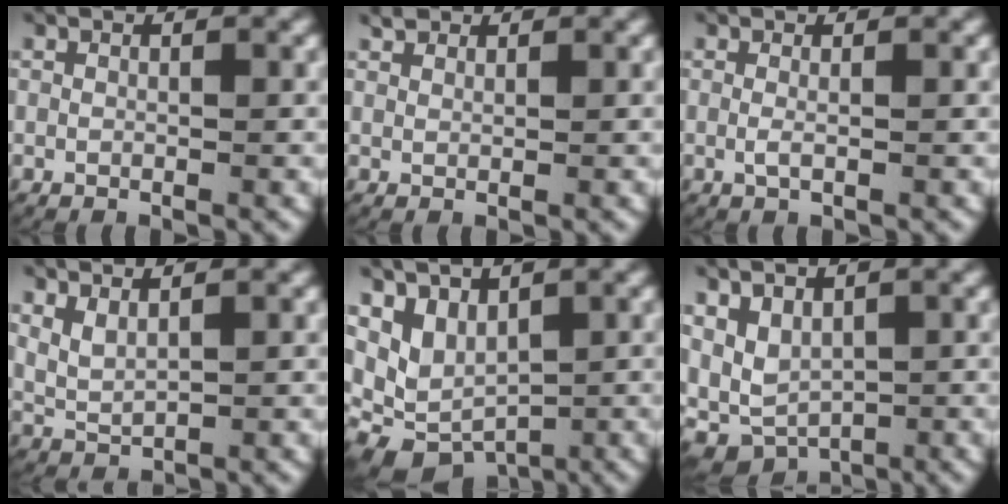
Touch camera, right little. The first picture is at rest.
{"total": 0.9, "force": [0.9, 0.2, 0.2], "torque": [-0.010, -0.003, 0.021]}
{"total": 0.9, "force": [-0.2, 0.1, 0.9], "torque": [-0.023, -0.007, -0.001]}
{"total": 2.9, "force": [1.1, 2.1, 1.6], "torque": [-0.046, -0.005, 0.027]}
{"total": 9.1, "force": [-1.5, 7.7, 4.6], "torque": [-0.117, -0.033, -0.021]}
{"total": 7.5, "force": [-0.5, 6.3, 4.0], "torque": [-0.101, -0.021, -0.008]}